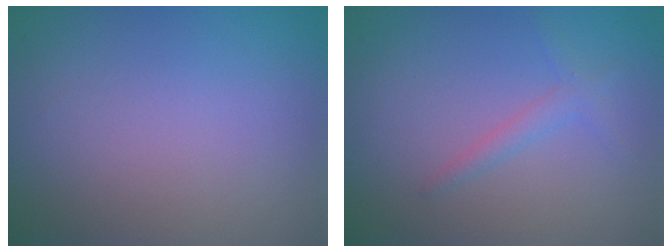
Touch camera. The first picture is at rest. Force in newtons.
{"total": 1.5, "press": 1.5, "slide": 0.1}